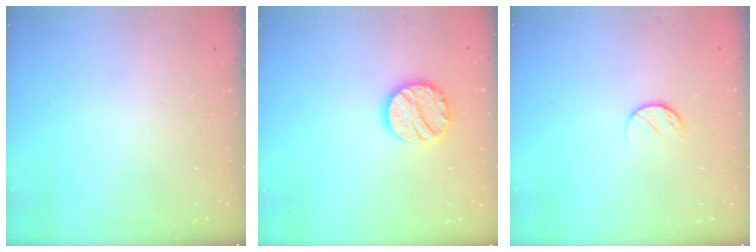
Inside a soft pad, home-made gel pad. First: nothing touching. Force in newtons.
{"total": 13.7, "press": 13.6, "slide": 1.1}
{"total": 7.8, "press": 7.7, "slide": 0.8}